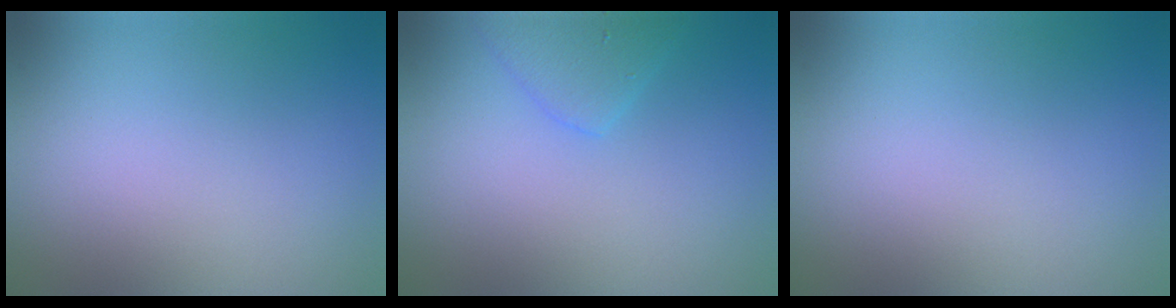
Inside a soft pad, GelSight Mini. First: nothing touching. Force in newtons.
{"total": 2.2, "press": 2.2, "slide": 0.2}
{"total": 0.0}